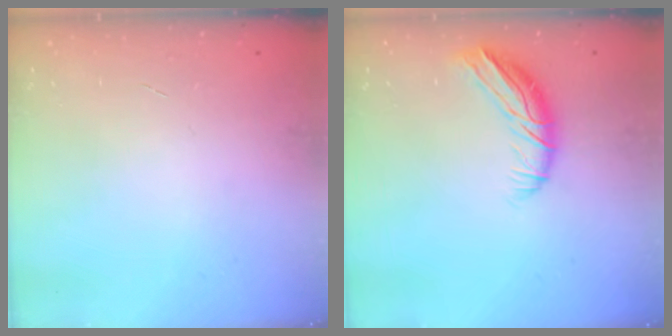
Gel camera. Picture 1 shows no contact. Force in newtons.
{"total": 9.1, "press": 8.9, "slide": 1.5}